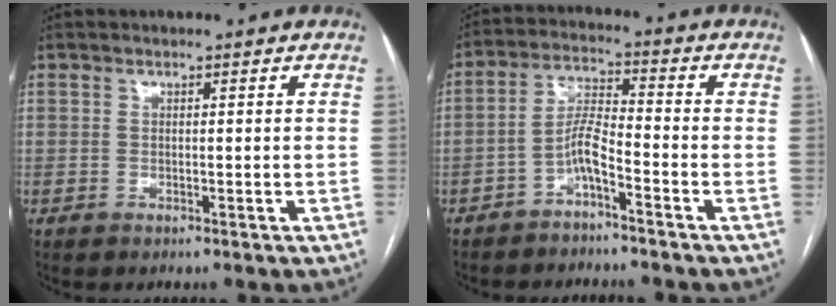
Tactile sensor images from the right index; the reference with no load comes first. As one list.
[{"total": 4.9, "force": [-3.0, 0.8, 3.7], "torque": [-0.074, 0.013, -0.058]}]